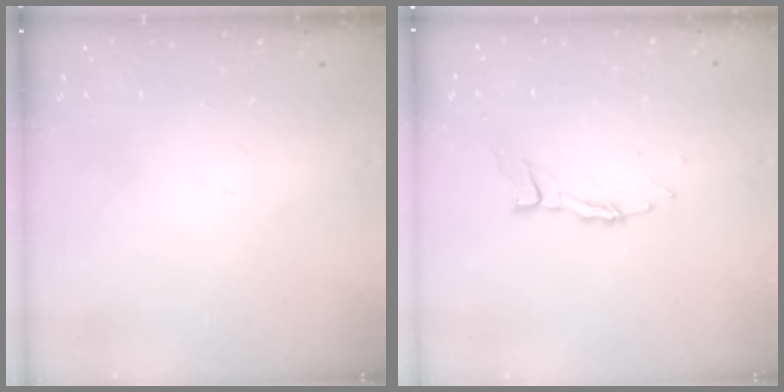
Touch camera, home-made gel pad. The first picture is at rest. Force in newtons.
{"total": 5.9, "press": 5.9, "slide": 0.2}